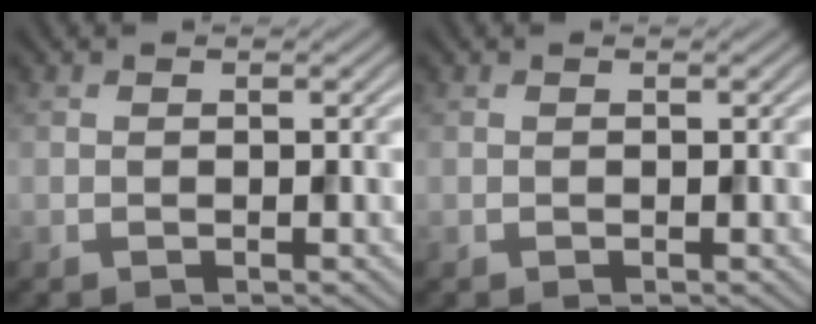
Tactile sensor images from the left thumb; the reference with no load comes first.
{"total": 0.0}